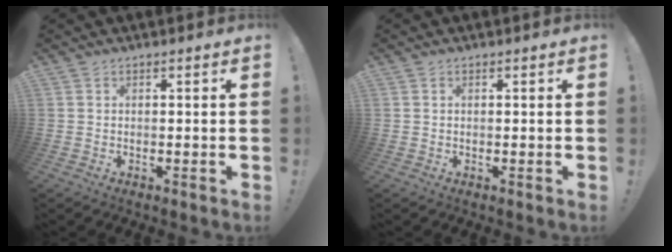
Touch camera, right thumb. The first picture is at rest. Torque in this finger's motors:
{"motor_torque": [-0.05, -0.03, -0.14, 0.21, 0.02]}